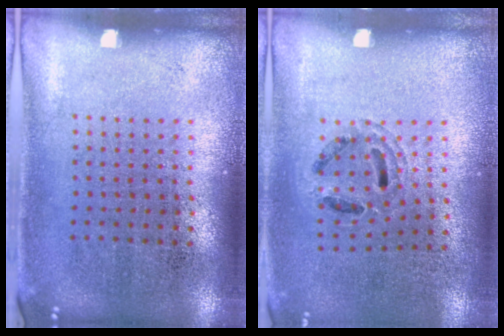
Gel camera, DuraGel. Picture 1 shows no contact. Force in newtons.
{"total": 0.9, "press": 0.9, "slide": 0.1}